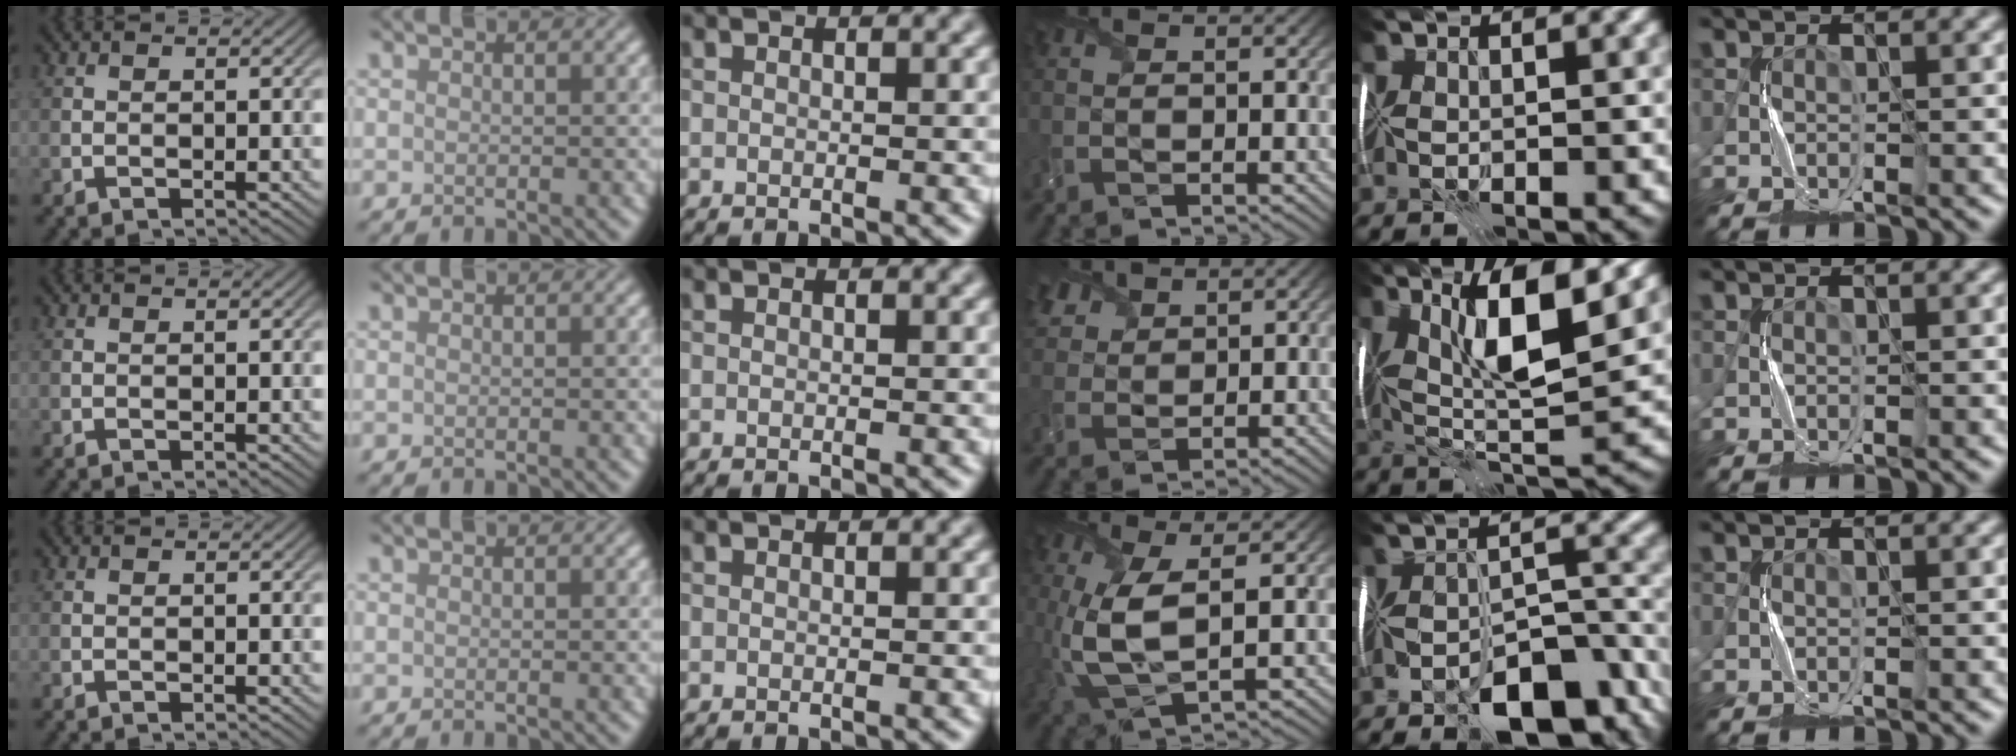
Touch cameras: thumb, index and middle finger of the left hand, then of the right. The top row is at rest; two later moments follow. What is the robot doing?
{"motion": "fold", "object": "plastic wrap"}